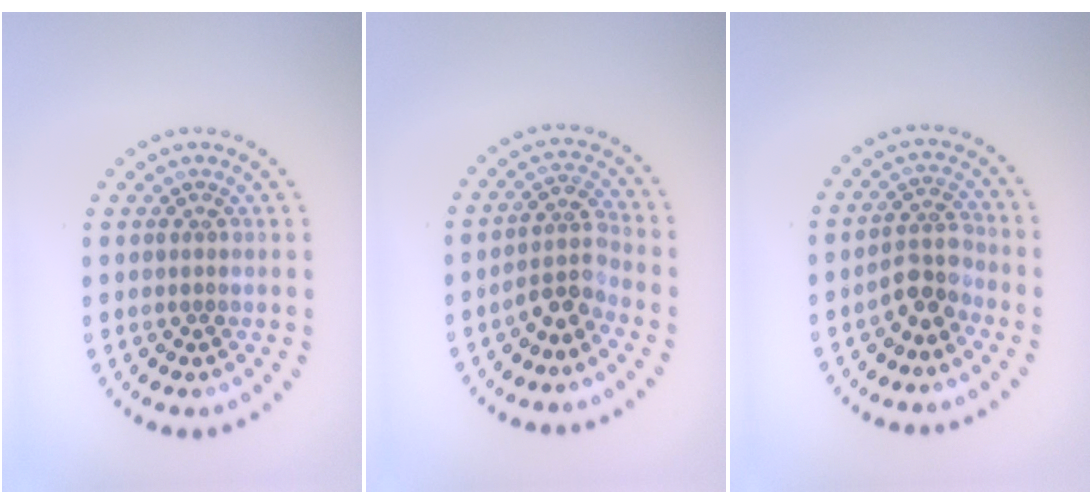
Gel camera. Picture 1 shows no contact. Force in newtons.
{"total": 3.0, "press": 2.2, "slide": 2.0}
{"total": 2.9, "press": 2.4, "slide": 1.6}